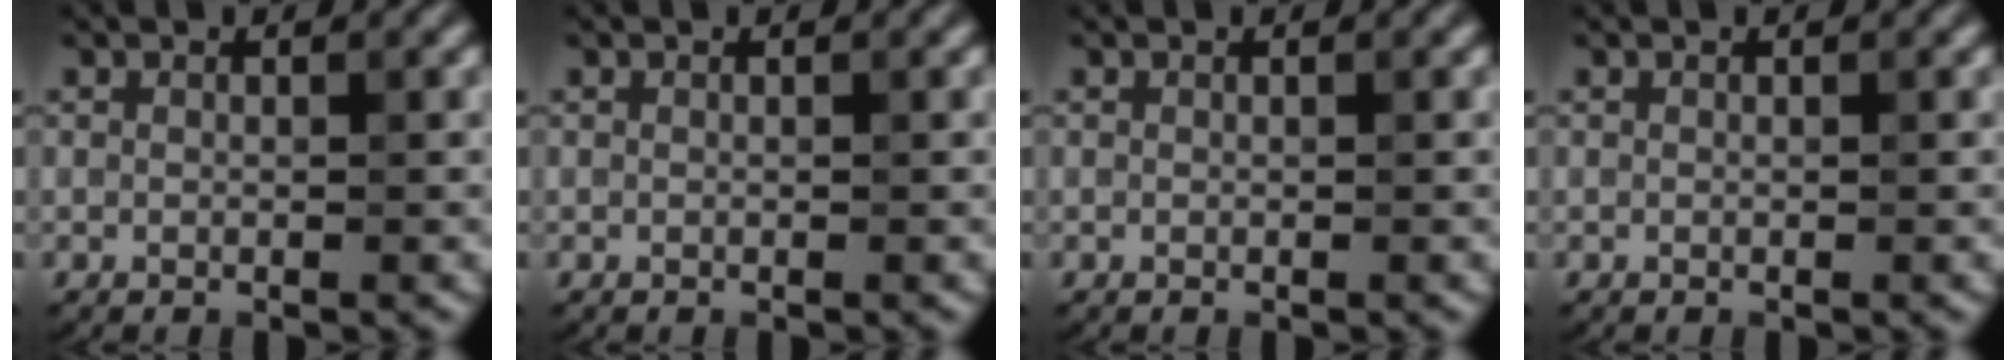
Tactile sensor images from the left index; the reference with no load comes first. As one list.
[{"total": 0.0}, {"total": 0.0}, {"total": 0.0}]